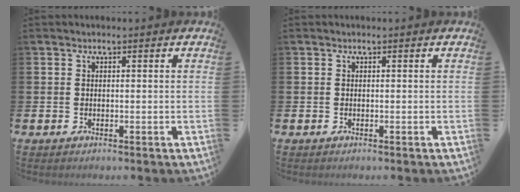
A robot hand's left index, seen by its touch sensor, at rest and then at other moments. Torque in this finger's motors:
{"motor_torque": [-0.33, 0.36, 0.00, 0.00]}